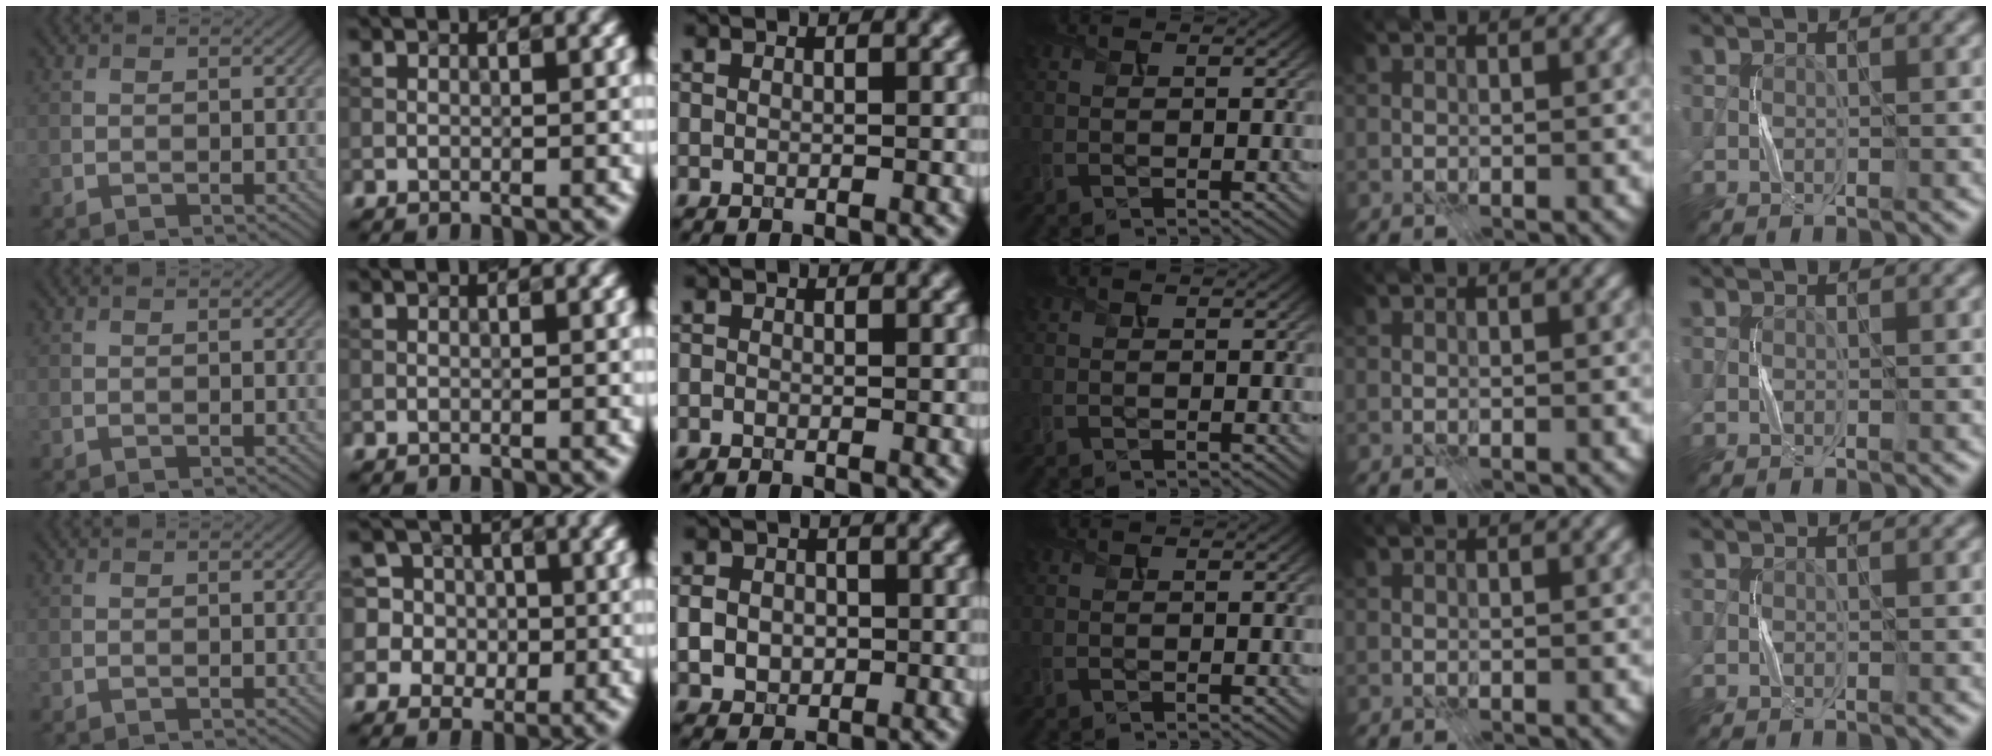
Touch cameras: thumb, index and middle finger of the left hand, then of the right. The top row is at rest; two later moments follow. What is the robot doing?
{"motion": "press", "object": "gel pad"}